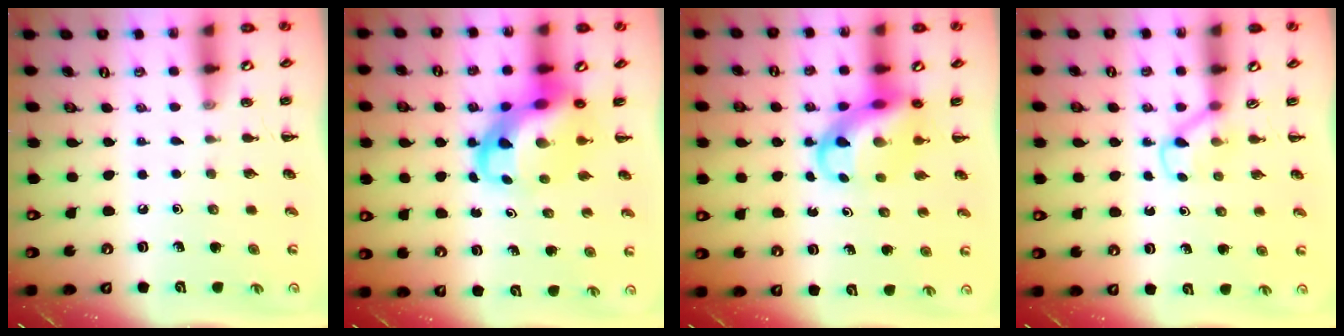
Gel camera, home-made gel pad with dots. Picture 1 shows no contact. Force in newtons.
{"total": 8.4, "press": 8.1, "slide": 2.3}
{"total": 9.9, "press": 9.5, "slide": 2.8}
{"total": 2.9, "press": 2.7, "slide": 1.2}